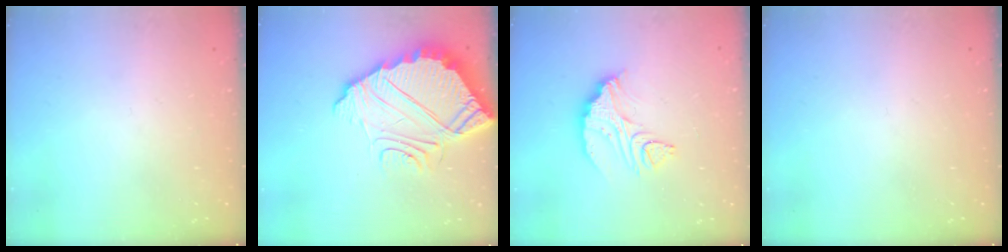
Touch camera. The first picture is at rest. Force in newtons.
{"total": 9.6, "press": 9.6, "slide": 0.5}
{"total": 9.5, "press": 9.5, "slide": 0.4}
{"total": 0.0}